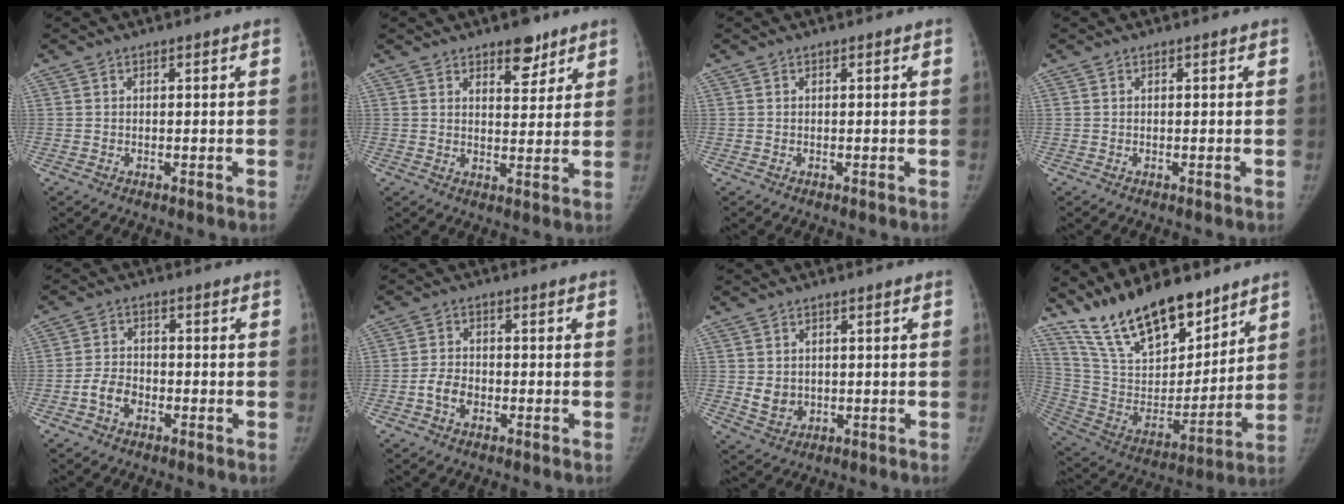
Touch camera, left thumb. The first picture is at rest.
{"total": 6.3, "force": [4.3, 3.0, 3.4], "torque": [-0.020, -0.026, 0.062]}
{"total": 0.0}
{"total": 0.0}
{"total": 4.5, "force": [-2.0, 3.2, 2.5], "torque": [-0.038, 0.018, -0.039]}
{"total": 4.0, "force": [-1.5, 2.9, 2.4], "torque": [-0.040, 0.014, -0.030]}
{"total": 4.0, "force": [0.4, 3.4, 2.1], "torque": [-0.023, -0.008, 0.020]}
{"total": 21.8, "force": [16.6, 8.9, 11.1], "torque": [-0.158, -0.084, 0.302]}